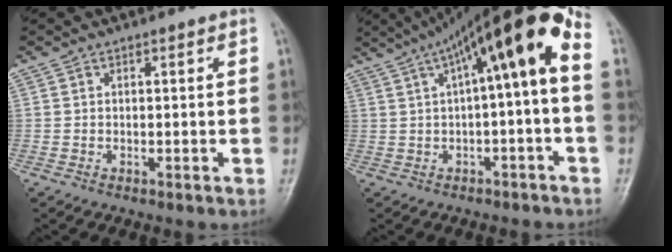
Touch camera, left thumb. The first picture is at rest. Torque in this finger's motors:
{"motor_torque": [0.50, 1.37, 2.02, -0.74, 0.41]}